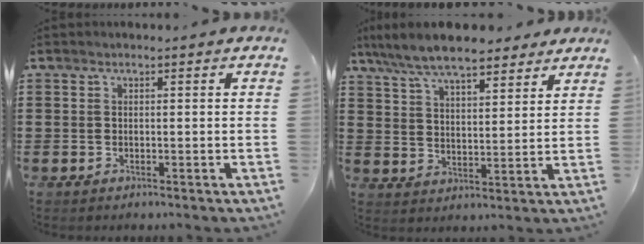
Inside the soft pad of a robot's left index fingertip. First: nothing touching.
{"total": 8.6, "force": [7.6, 1.9, 3.5], "torque": [-0.094, -0.017, 0.141]}